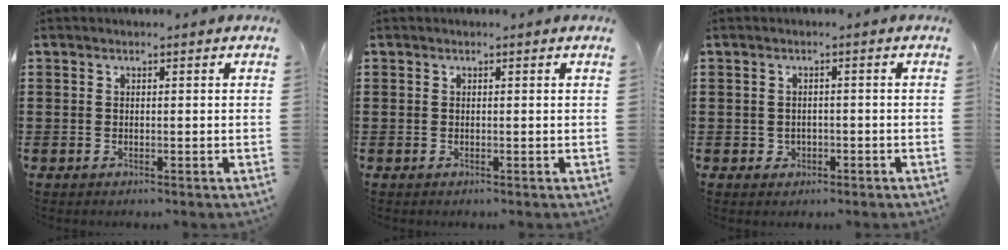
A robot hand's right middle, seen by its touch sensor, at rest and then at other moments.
{"total": 0.0}
{"total": 1.0, "force": [-0.3, 0.9, 0.3], "torque": [-0.010, 0.003, -0.008]}